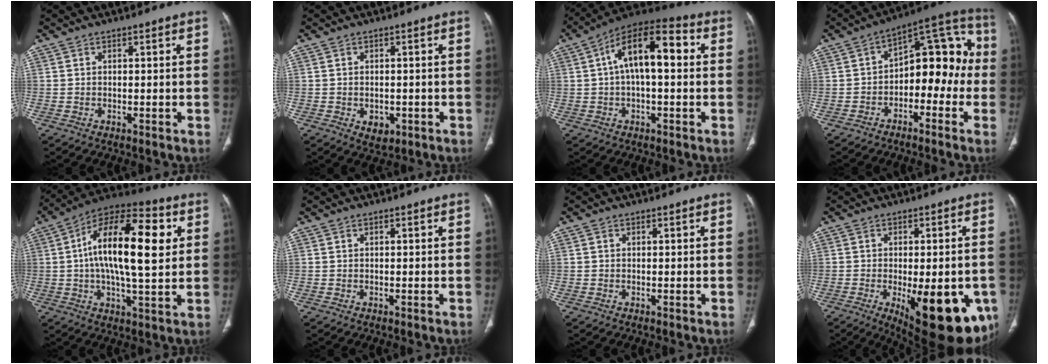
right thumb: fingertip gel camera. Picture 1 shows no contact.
{"total": 3.4, "force": [-1.1, 2.4, 2.1], "torque": [-0.021, 0.002, -0.006]}
{"total": 15.1, "force": [2.4, 6.6, 13.3], "torque": [-0.213, 0.040, 0.033]}
{"total": 14.7, "force": [-2.4, 9.0, 11.4], "torque": [-0.107, 0.061, -0.048]}
{"total": 21.4, "force": [3.8, 8.4, 19.3], "torque": [-0.301, 0.017, 0.048]}
{"total": 0.0}
{"total": 0.0}
{"total": 21.4, "force": [-7.3, 8.7, 18.2], "torque": [-0.180, -0.014, -0.077]}